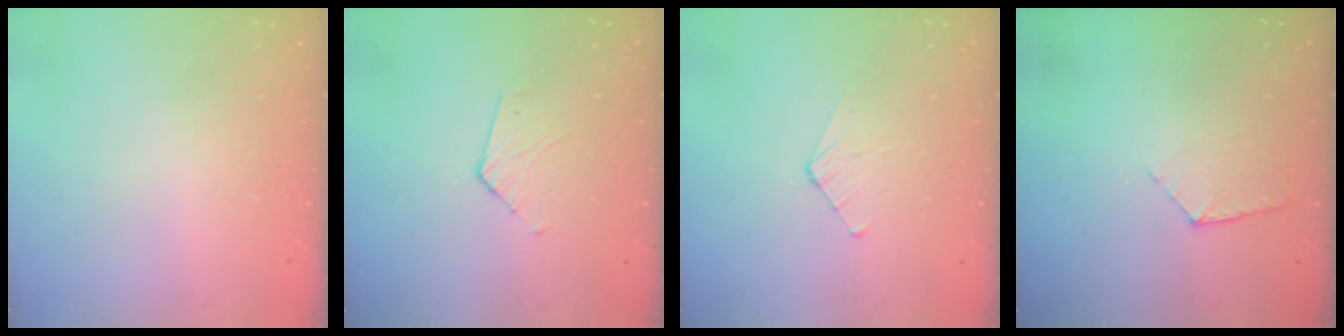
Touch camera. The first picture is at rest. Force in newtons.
{"total": 3.5, "press": 3.4, "slide": 0.3}
{"total": 2.8, "press": 2.7, "slide": 0.3}
{"total": 7.3, "press": 7.2, "slide": 0.7}